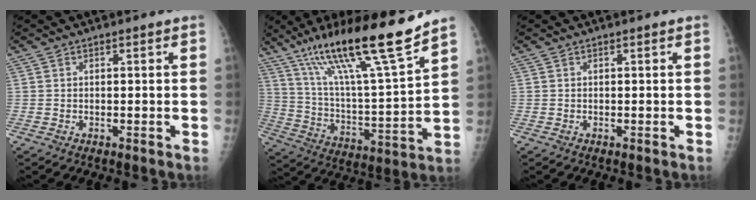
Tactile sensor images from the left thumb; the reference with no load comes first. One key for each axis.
{"total": 21.7, "fx": 15.2, "fy": 1.5, "fz": 15.5, "tx": -0.244, "ty": -0.068, "tz": 0.267}
{"total": 0.0}